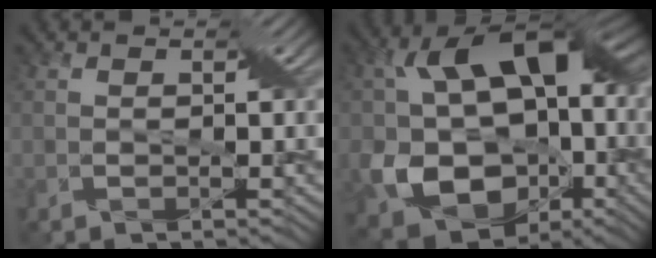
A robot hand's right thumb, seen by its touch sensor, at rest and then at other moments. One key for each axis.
{"total": 18.0, "fx": -1.7, "fy": 13.3, "fz": 12.0, "tx": -0.210, "ty": -0.028, "tz": -0.014}